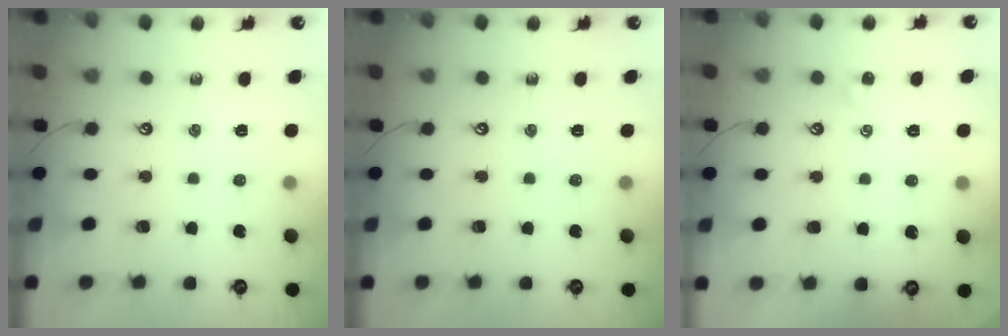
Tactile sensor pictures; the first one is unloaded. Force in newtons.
{"total": 0.0}
{"total": 0.0}